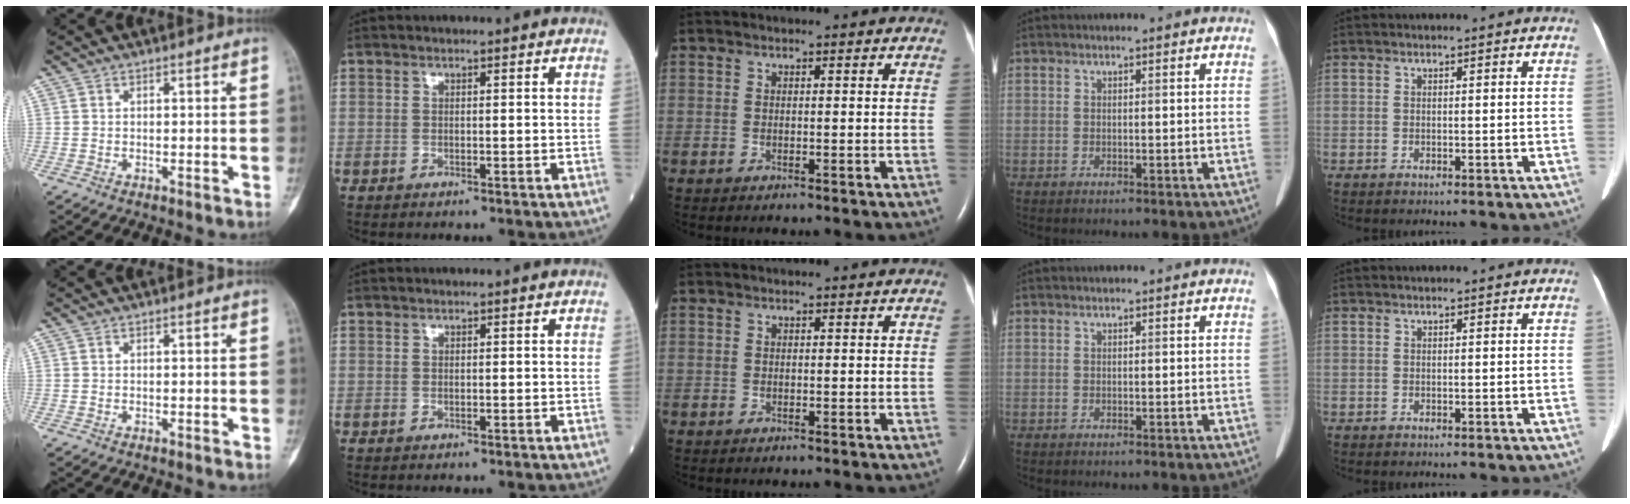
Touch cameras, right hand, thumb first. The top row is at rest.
{}